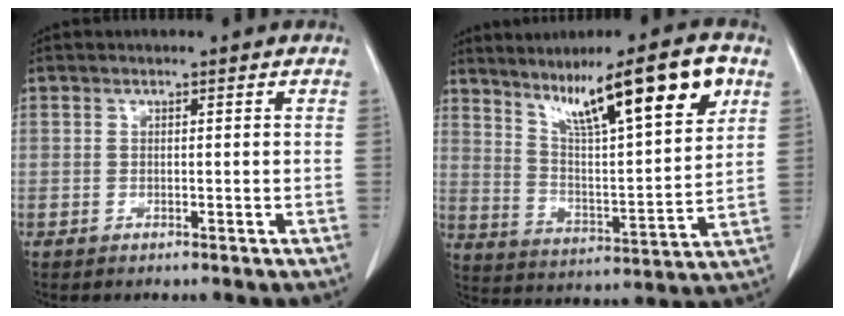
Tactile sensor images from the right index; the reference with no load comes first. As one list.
[{"total": 18.4, "force": [10.4, 2.5, 15.0], "torque": [-0.234, 0.011, 0.173]}]